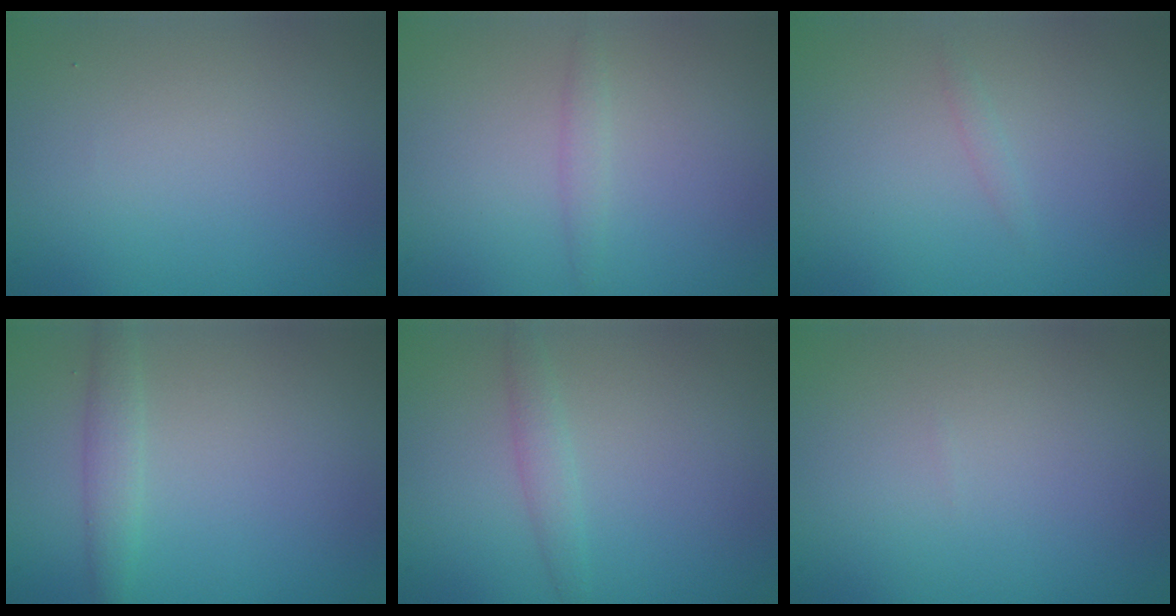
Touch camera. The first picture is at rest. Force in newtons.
{"total": 1.0, "press": 1.0, "slide": 0.0}
{"total": 0.6, "press": 0.6, "slide": 0.0}
{"total": 1.9, "press": 1.9, "slide": 0.0}
{"total": 1.5, "press": 1.5, "slide": 0.0}
{"total": 0.0}